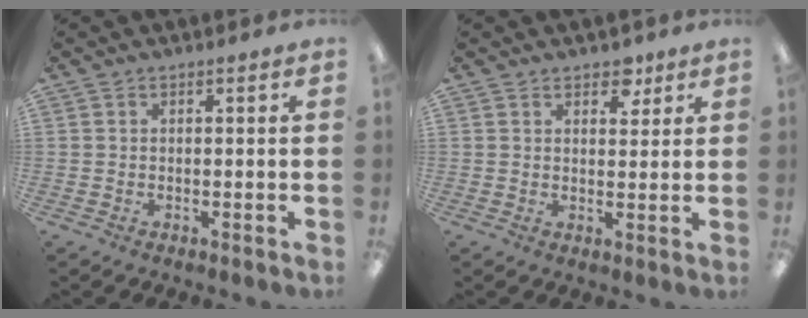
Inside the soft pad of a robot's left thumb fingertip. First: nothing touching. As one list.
[{"total": 4.5, "force": [3.4, 2.6, 1.5], "torque": [-0.004, -0.015, 0.056]}]